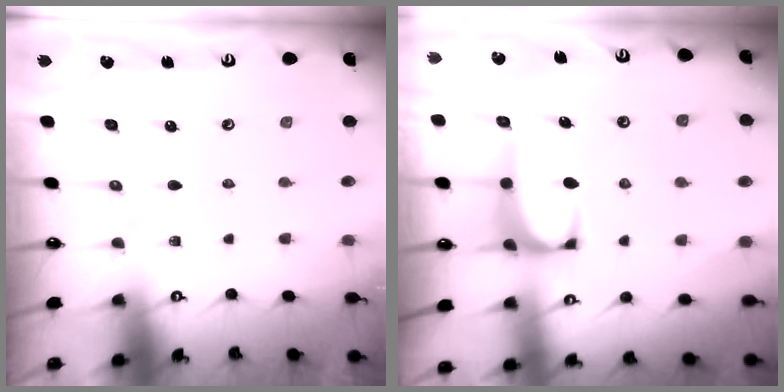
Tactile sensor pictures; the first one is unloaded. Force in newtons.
{"total": 1.0, "press": 0.9, "slide": 0.4}